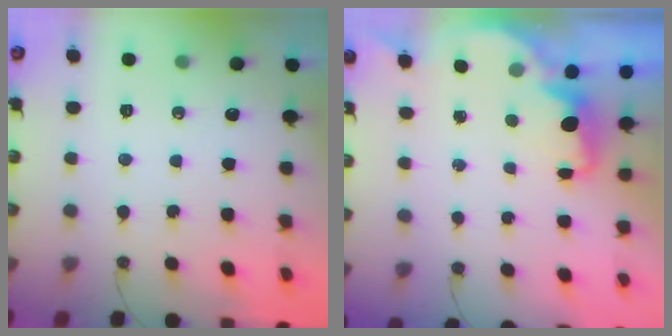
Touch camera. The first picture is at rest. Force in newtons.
{"total": 1.9, "press": 1.8, "slide": 0.7}